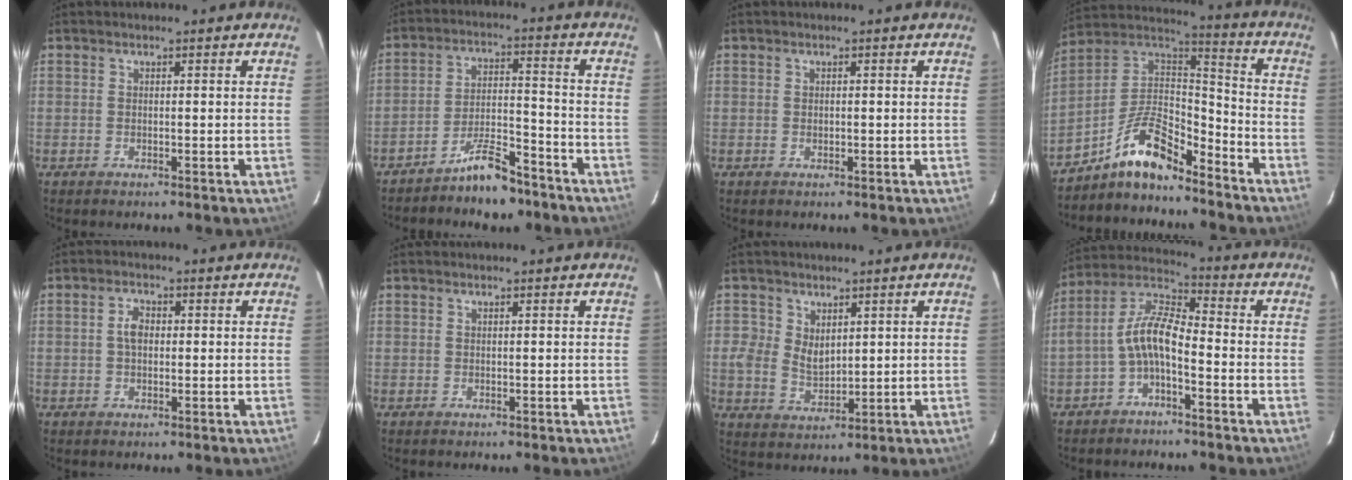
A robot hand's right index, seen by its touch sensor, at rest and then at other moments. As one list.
[{"total": 8.1, "force": [-6.8, 2.0, 3.9], "torque": [-0.077, 0.019, -0.113]}, {"total": 0.5, "force": [-0.1, 0.4, 0.3], "torque": [-0.004, 0.000, 0.000]}, {"total": 12.9, "force": [-9.5, 4.3, 7.6], "torque": [-0.165, 0.026, -0.183]}, {"total": 2.9, "force": [0.2, 1.9, 2.1], "torque": [-0.042, 0.008, 0.004]}, {"total": 0.0}, {"total": 6.3, "force": [2.0, 5.0, 3.3], "torque": [-0.065, 0.001, 0.043]}, {"total": 8.3, "force": [-3.2, 3.3, 6.9], "torque": [-0.153, 0.020, -0.063]}]